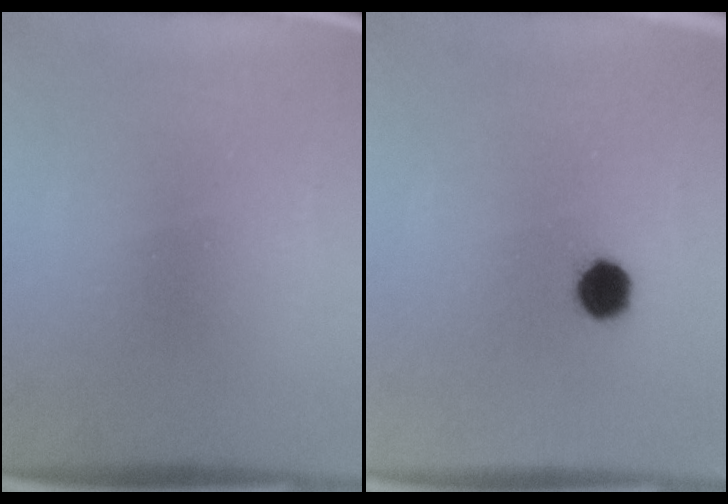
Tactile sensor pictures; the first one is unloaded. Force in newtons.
{"total": 5.2}